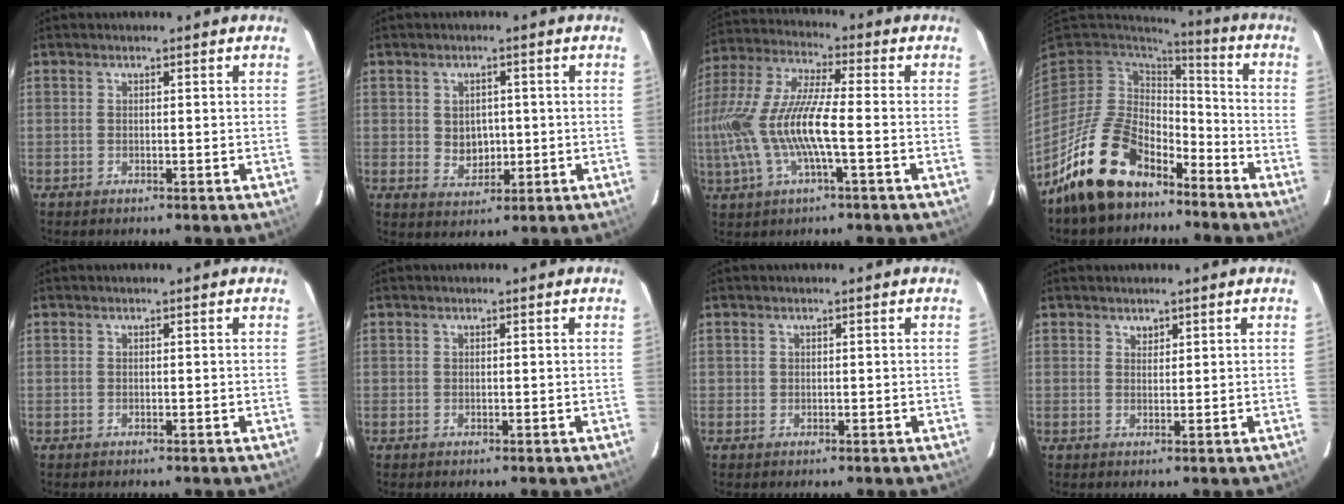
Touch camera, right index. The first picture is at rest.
{"total": 4.6, "force": [0.0, 4.0, 2.3], "torque": [-0.041, 0.003, 0.007]}
{"total": 16.5, "force": [-3.2, 3.2, 15.8], "torque": [-0.313, -0.007, -0.061]}
{"total": 17.2, "force": [-12.0, 9.0, 8.3], "torque": [-0.177, 0.003, -0.195]}
{"total": 0.0}
{"total": 0.0}
{"total": 0.6, "force": [-0.1, 0.6, 0.0], "torque": [0.001, 0.000, -0.002]}
{"total": 1.3, "force": [0.9, 0.8, 0.2], "torque": [0.000, 0.002, 0.017]}